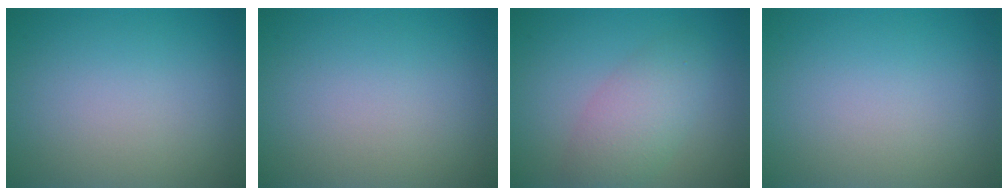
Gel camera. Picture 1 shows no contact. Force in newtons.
{"total": 0.0}
{"total": 3.9, "press": 3.9, "slide": 0.1}
{"total": 0.0}